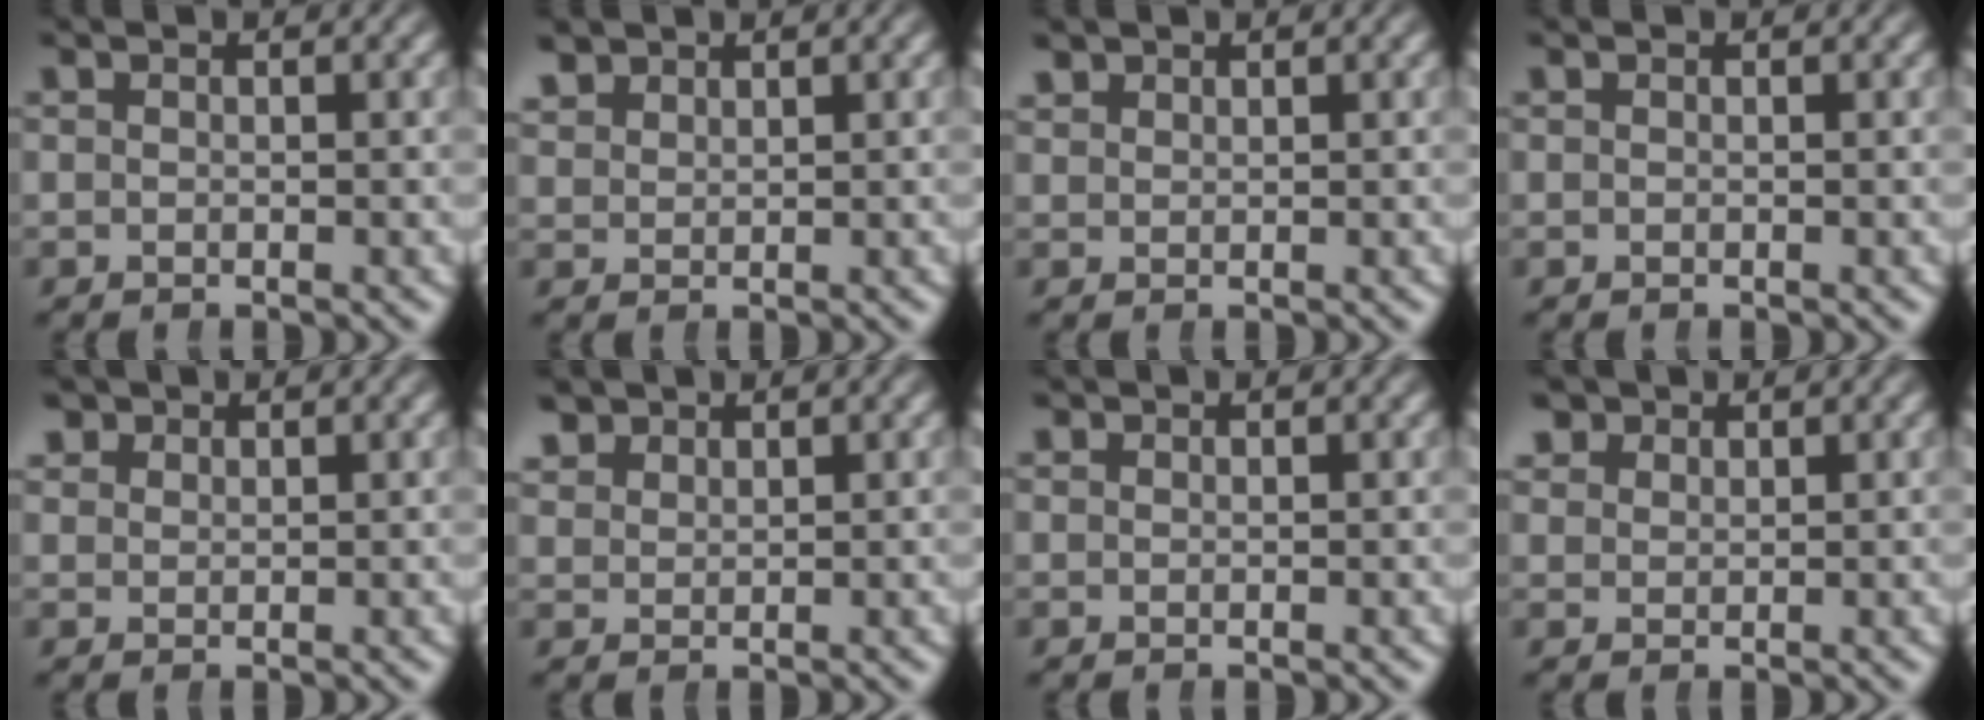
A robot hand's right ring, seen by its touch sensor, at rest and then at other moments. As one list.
[{"total": 2.0, "force": [1.8, 0.9, 0.3], "torque": [-0.004, 0.007, 0.037]}, {"total": 1.3, "force": [1.2, 0.5, 0.2], "torque": [0.004, 0.006, 0.026]}, {"total": 0.0}, {"total": 2.0, "force": [1.6, 1.0, 0.4], "torque": [-0.001, 0.006, 0.032]}, {"total": 2.3, "force": [1.9, 1.1, 0.4], "torque": [-0.004, 0.008, 0.040]}, {"total": 0.5, "force": [0.5, 0.2, 0.0], "torque": [0.009, 0.003, 0.012]}, {"total": 2.6, "force": [2.1, 1.4, 0.7], "torque": [-0.005, 0.008, 0.040]}]